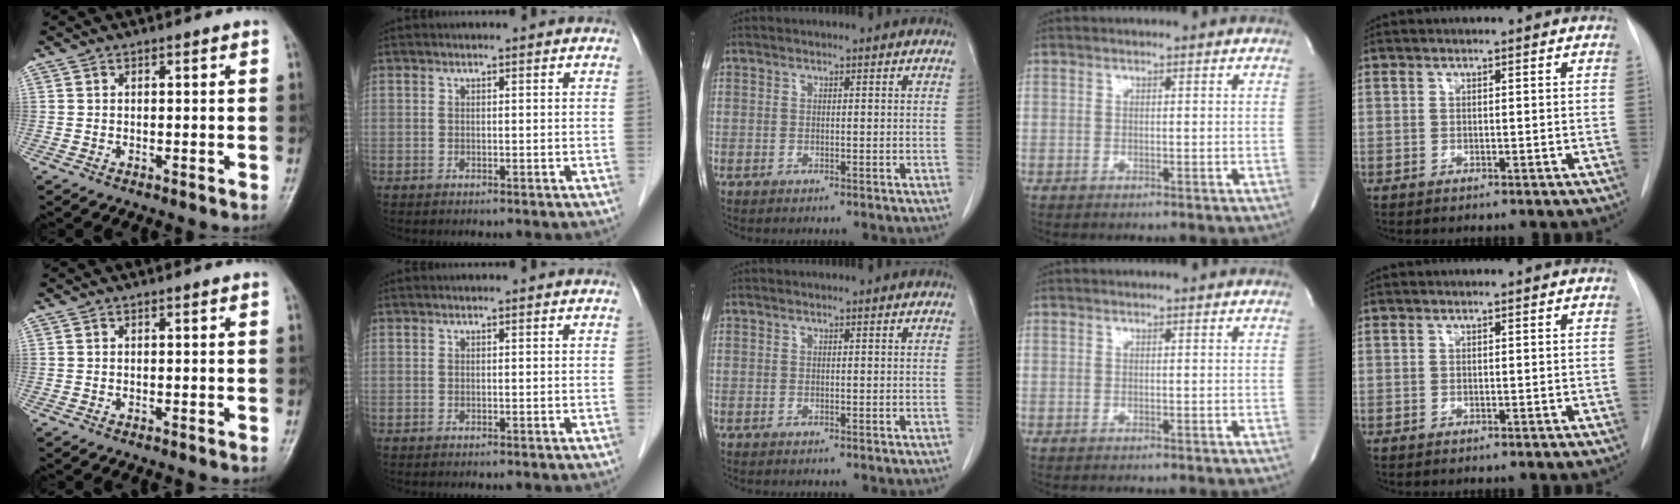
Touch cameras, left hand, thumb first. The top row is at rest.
{}